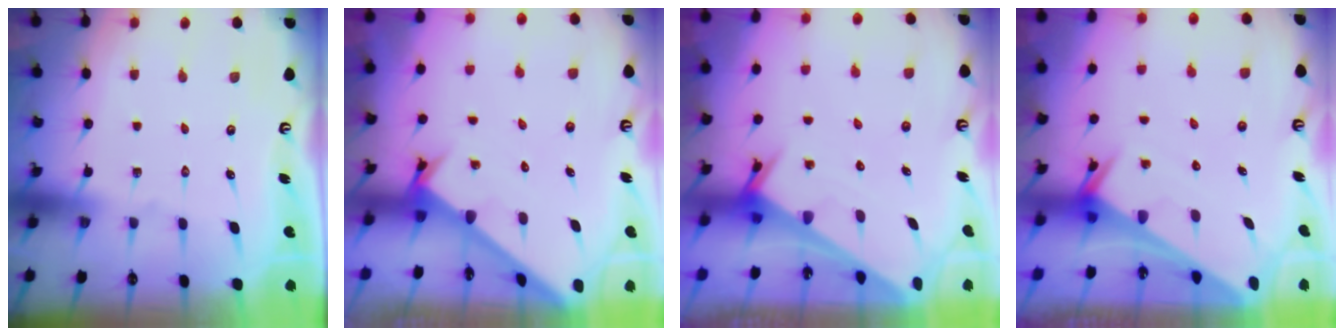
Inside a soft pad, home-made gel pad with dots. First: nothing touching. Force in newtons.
{"total": 2.4, "press": 2.4, "slide": 0.1}
{"total": 3.2, "press": 3.1, "slide": 0.3}
{"total": 2.5, "press": 2.5, "slide": 0.1}